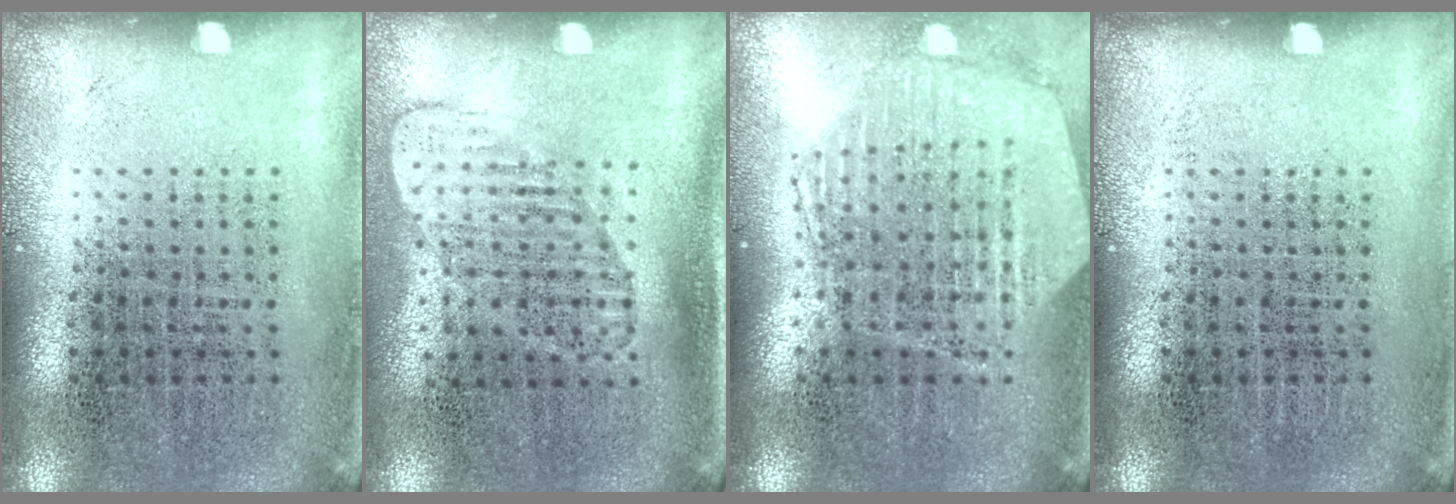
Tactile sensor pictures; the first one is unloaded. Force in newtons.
{"total": 1.4, "press": 1.1, "slide": 0.9}
{"total": 1.3, "press": 1.2, "slide": 0.4}
{"total": 0.0}